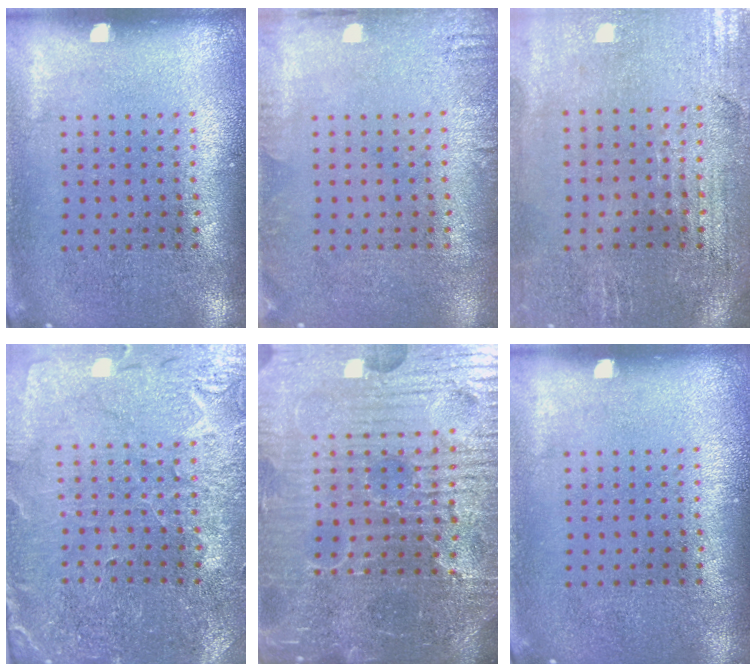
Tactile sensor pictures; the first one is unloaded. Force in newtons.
{"total": 1.4, "press": 1.3, "slide": 0.2}
{"total": 0.9, "press": 0.8, "slide": 0.4}
{"total": 1.3, "press": 1.2, "slide": 0.2}
{"total": 6.6, "press": 6.0, "slide": 2.8}
{"total": 0.0}